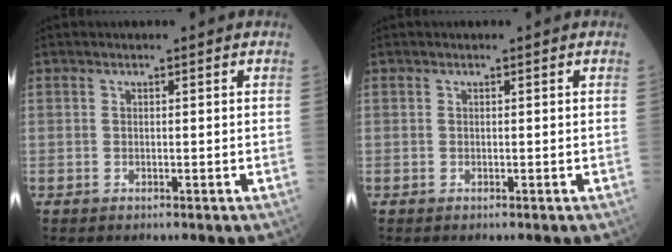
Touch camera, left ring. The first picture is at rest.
{"total": 0.0}